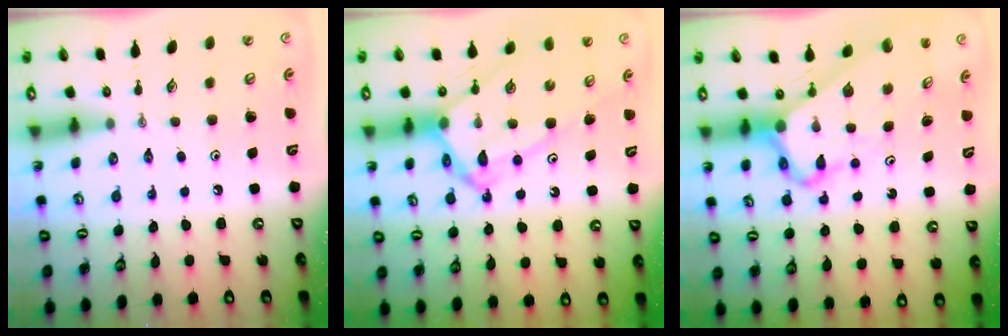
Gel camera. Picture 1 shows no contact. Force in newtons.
{"total": 12.6, "press": 12.6, "slide": 1.5}
{"total": 6.2, "press": 6.2, "slide": 0.6}